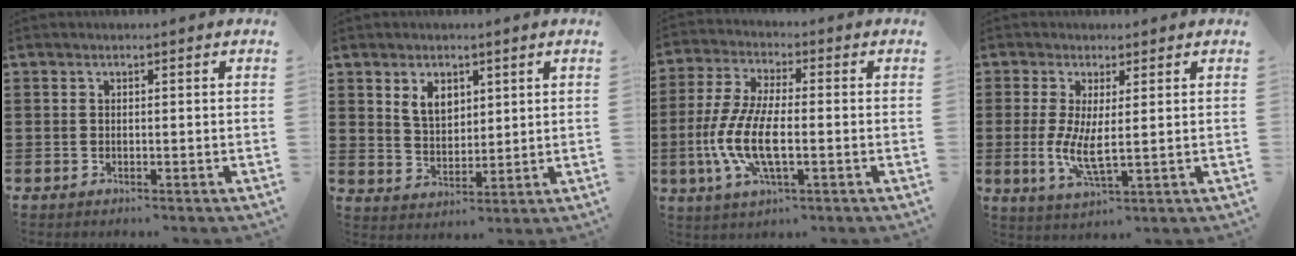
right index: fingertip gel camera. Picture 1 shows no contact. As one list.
[{"total": 4.7, "force": [2.5, 3.1, 2.5], "torque": [-0.060, 0.011, 0.045]}, {"total": 9.4, "force": [-2.6, 3.2, 8.5], "torque": [-0.197, -0.014, -0.055]}, {"total": 5.5, "force": [0.4, 1.4, 5.3], "torque": [-0.100, -0.009, 0.006]}]